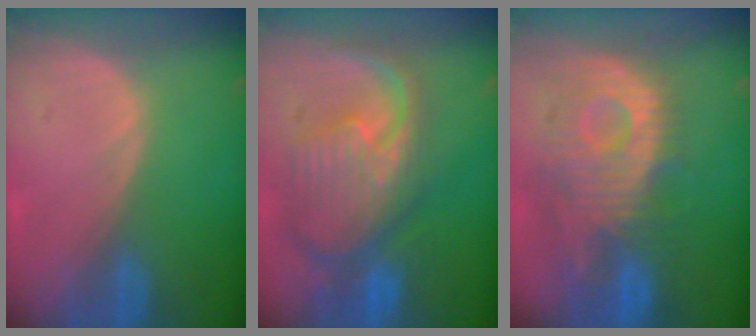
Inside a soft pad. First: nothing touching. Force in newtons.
{"total": 11.6, "press": 10.1, "slide": 5.8}
{"total": 11.6, "press": 10.5, "slide": 4.9}